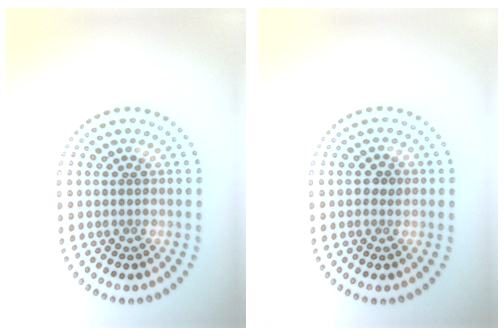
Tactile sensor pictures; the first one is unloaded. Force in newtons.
{"total": 1.4, "press": 1.4, "slide": 0.1}